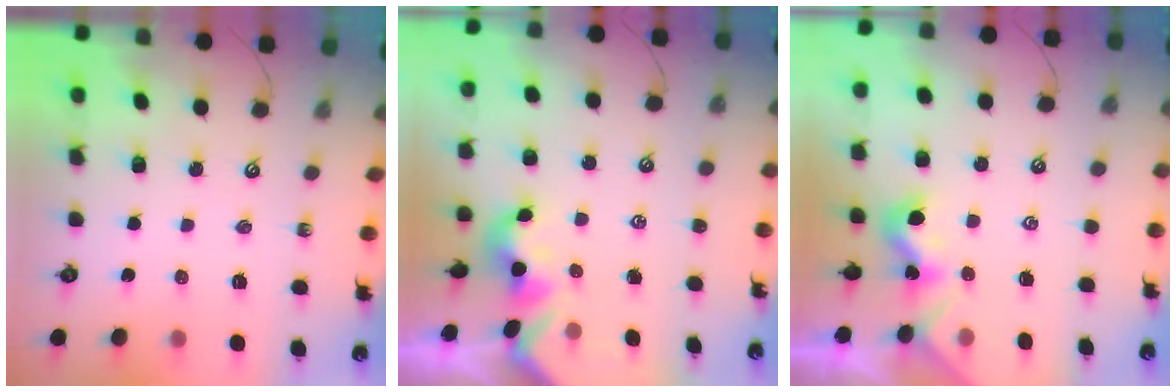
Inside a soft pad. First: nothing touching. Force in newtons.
{"total": 2.2, "press": 2.1, "slide": 0.5}
{"total": 1.3, "press": 1.2, "slide": 0.3}